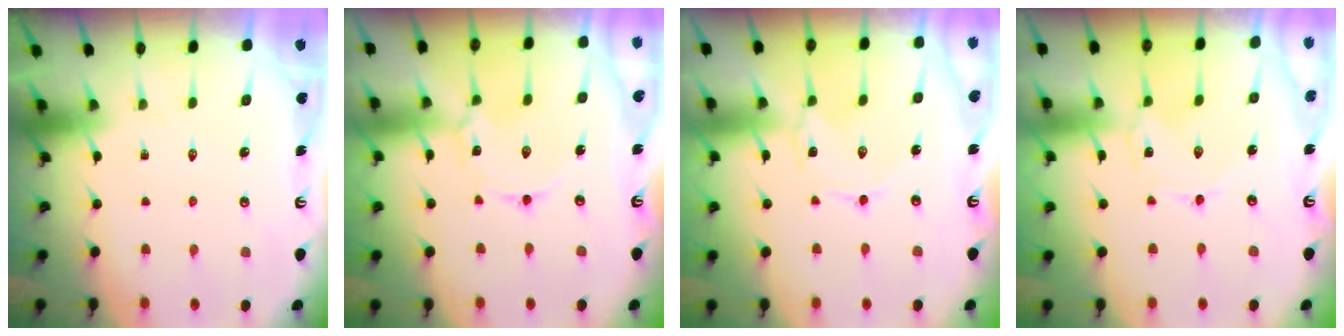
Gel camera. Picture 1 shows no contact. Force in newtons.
{"total": 1.8, "press": 1.7, "slide": 0.1}
{"total": 0.7, "press": 0.7, "slide": 0.1}
{"total": 0.0}